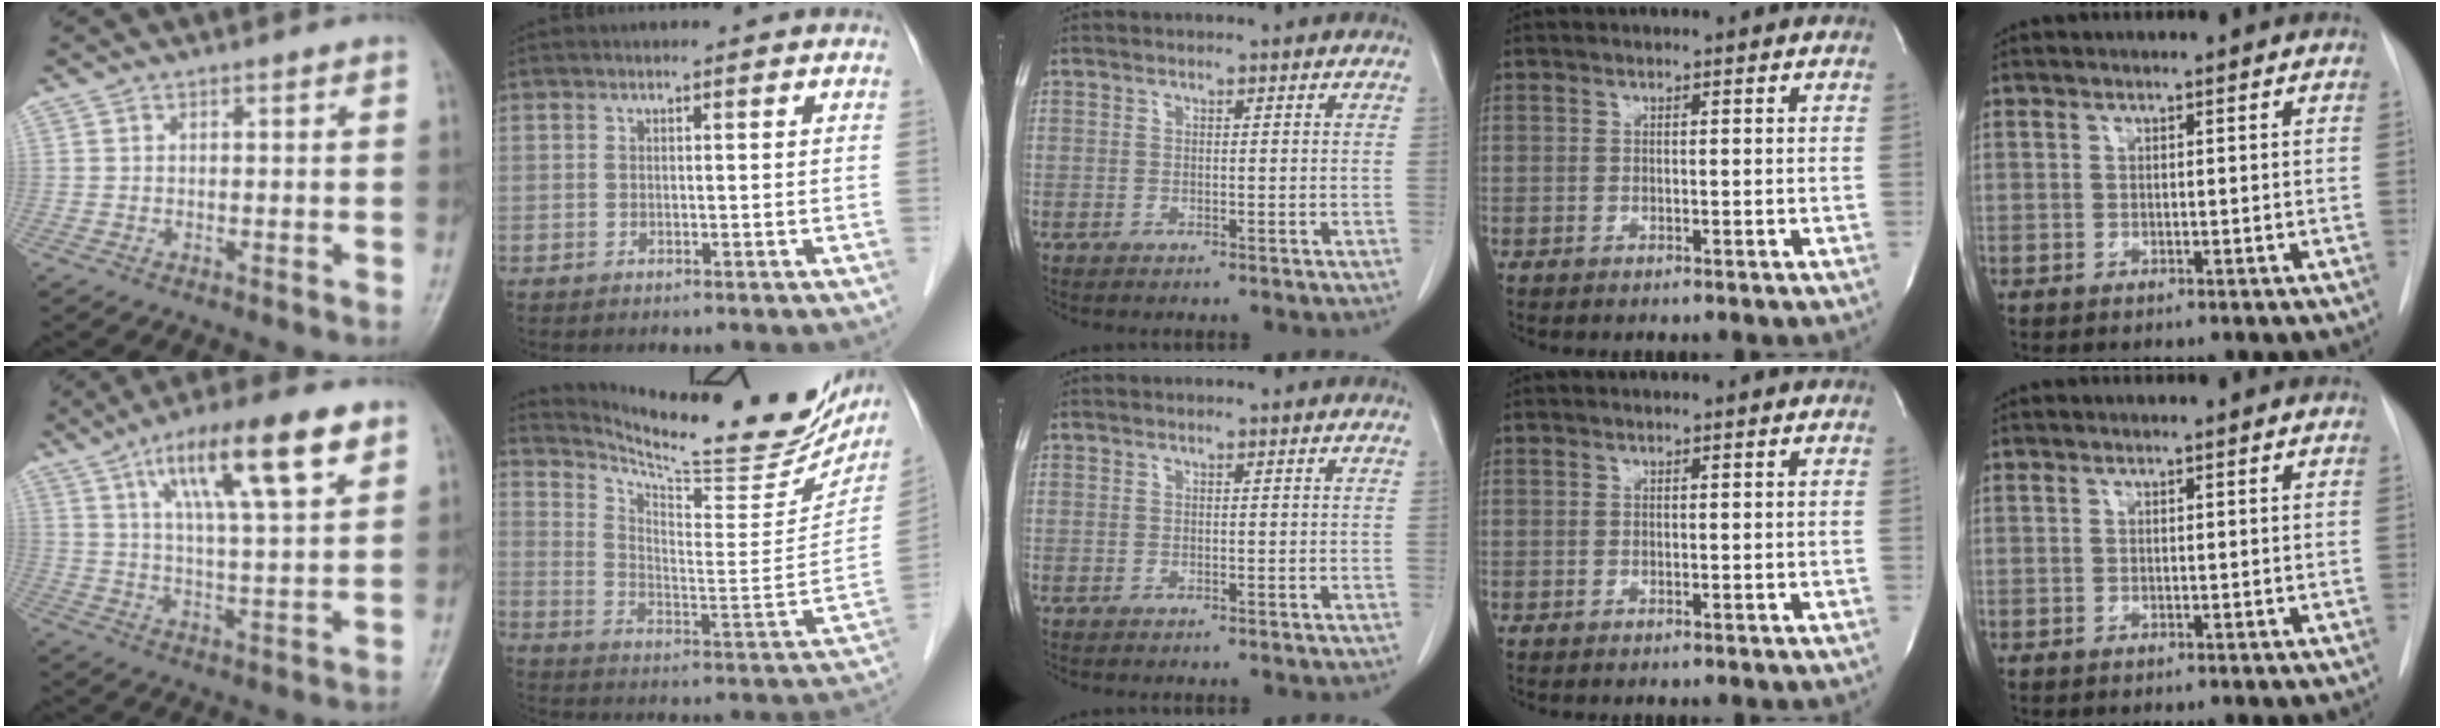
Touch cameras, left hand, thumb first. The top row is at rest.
{"thumb": {"total": 17.3, "force": [8.6, 4.2, 14.4], "torque": [-0.222, -0.018, 0.144]}, "index": {"total": 22.8, "force": [20.7, 3.3, 8.9], "torque": [-0.146, -0.064, 0.289]}}